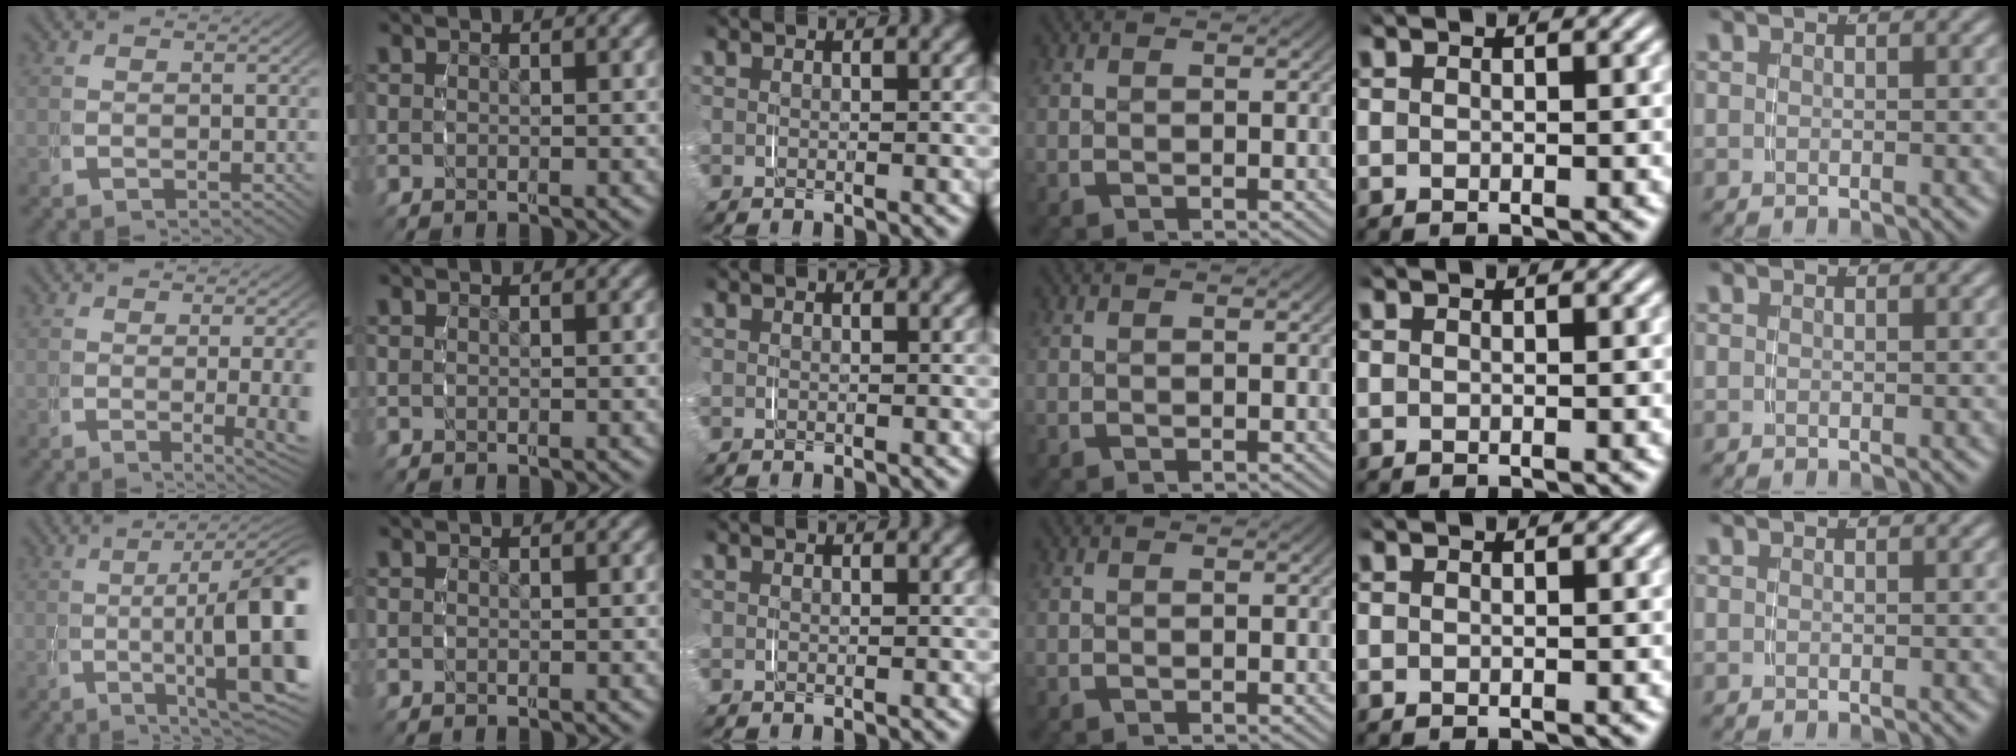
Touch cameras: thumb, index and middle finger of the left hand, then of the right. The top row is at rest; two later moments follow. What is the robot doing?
{"motion": "grasp_and_lifting", "object": "pencil case"}